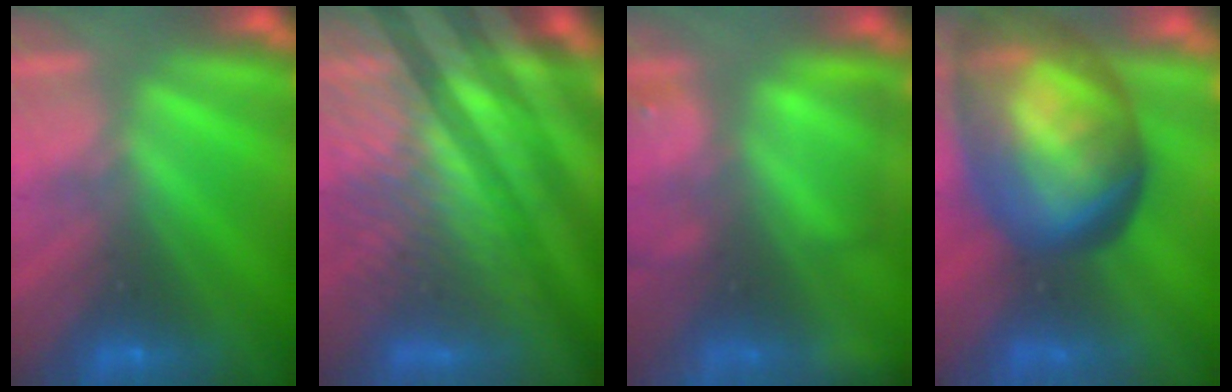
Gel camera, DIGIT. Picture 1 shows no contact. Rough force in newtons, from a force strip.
{"total": 6.4}
{"total": 9.6}
{"total": 7.4}